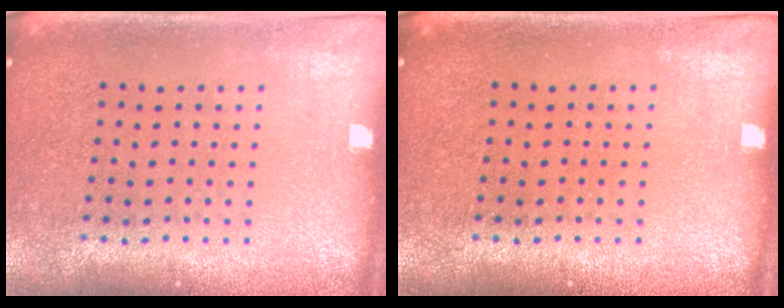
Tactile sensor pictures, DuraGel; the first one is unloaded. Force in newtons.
{"total": 0.0}